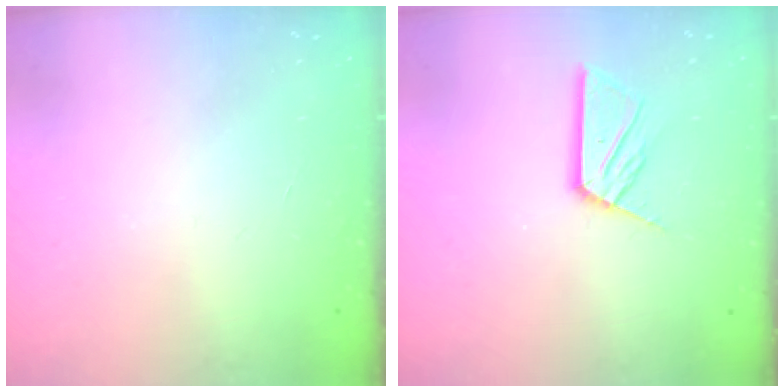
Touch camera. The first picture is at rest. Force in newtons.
{"total": 8.0, "press": 7.9, "slide": 0.5}